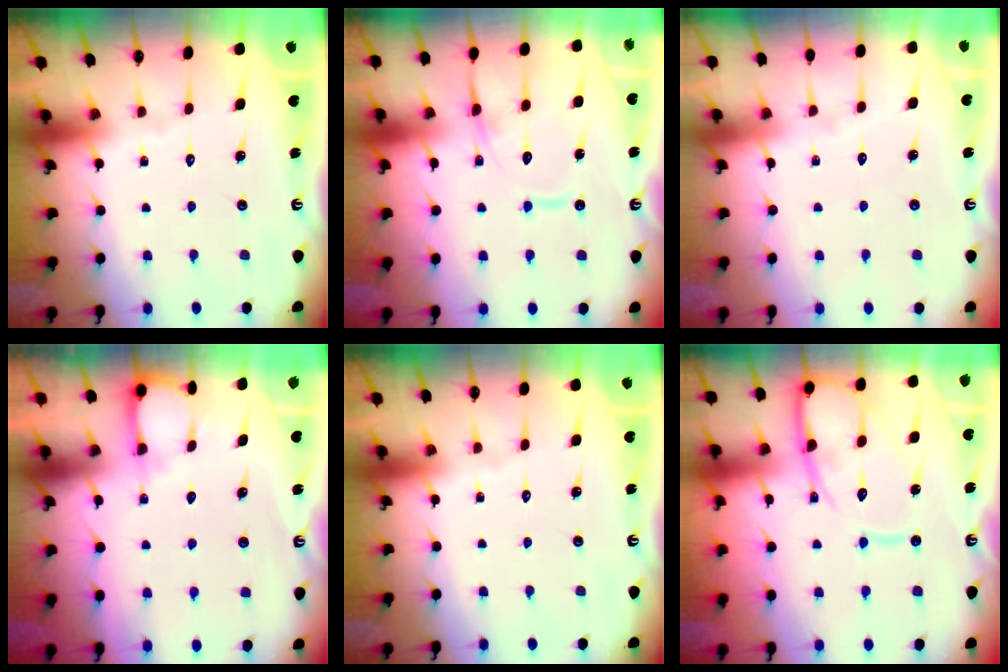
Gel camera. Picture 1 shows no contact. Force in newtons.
{"total": 12.8, "press": 12.8, "slide": 1.3}
{"total": 2.8, "press": 2.7, "slide": 0.4}
{"total": 4.2, "press": 4.1, "slide": 0.4}
{"total": 0.0}
{"total": 12.9, "press": 12.9, "slide": 1.1}